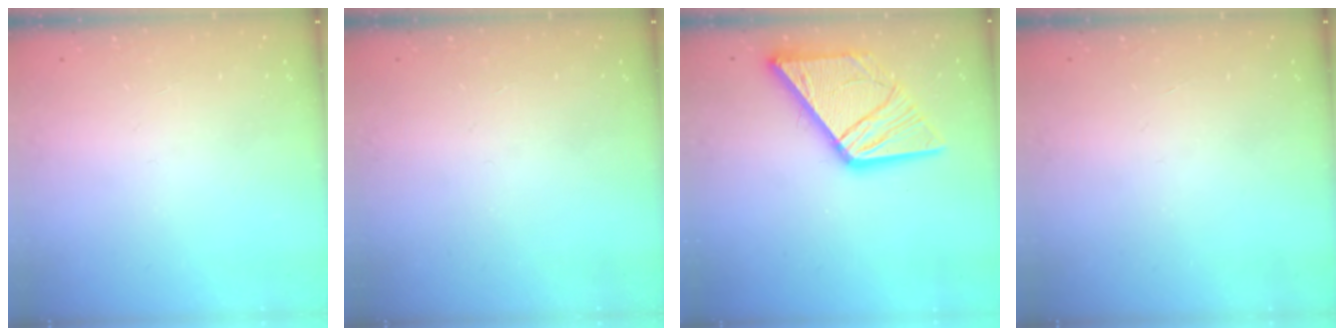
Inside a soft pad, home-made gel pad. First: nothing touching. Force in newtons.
{"total": 0.0}
{"total": 15.2, "press": 15.1, "slide": 1.5}
{"total": 0.0}